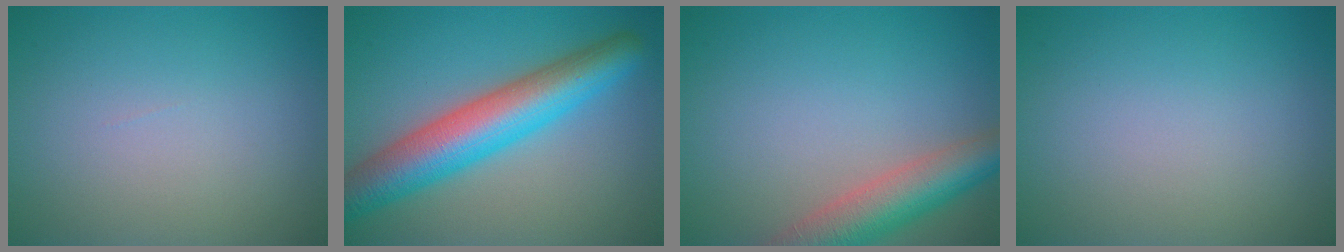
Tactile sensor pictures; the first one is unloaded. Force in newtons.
{"total": 8.5, "press": 8.5, "slide": 0.2}
{"total": 6.2, "press": 6.2, "slide": 0.5}
{"total": 0.0}